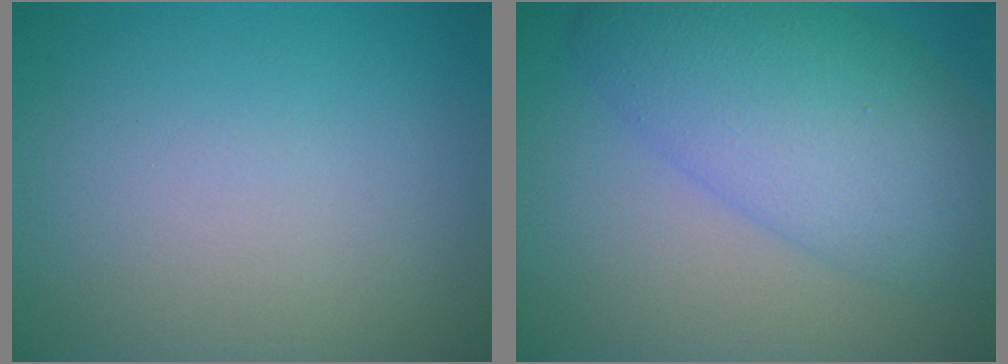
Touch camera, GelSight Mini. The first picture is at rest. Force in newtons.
{"total": 8.7, "press": 8.7, "slide": 0.1}